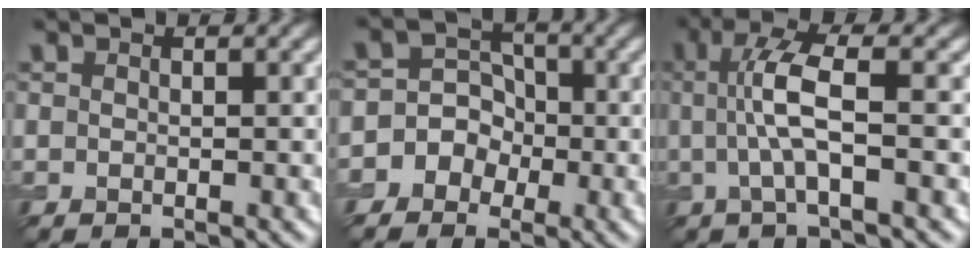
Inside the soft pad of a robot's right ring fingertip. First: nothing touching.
{"total": 6.0, "force": [-2.5, 5.4, 0.5], "torque": [0.014, 0.018, -0.068]}
{"total": 4.4, "force": [0.3, 0.9, 4.3], "torque": [-0.087, 0.006, 0.003]}